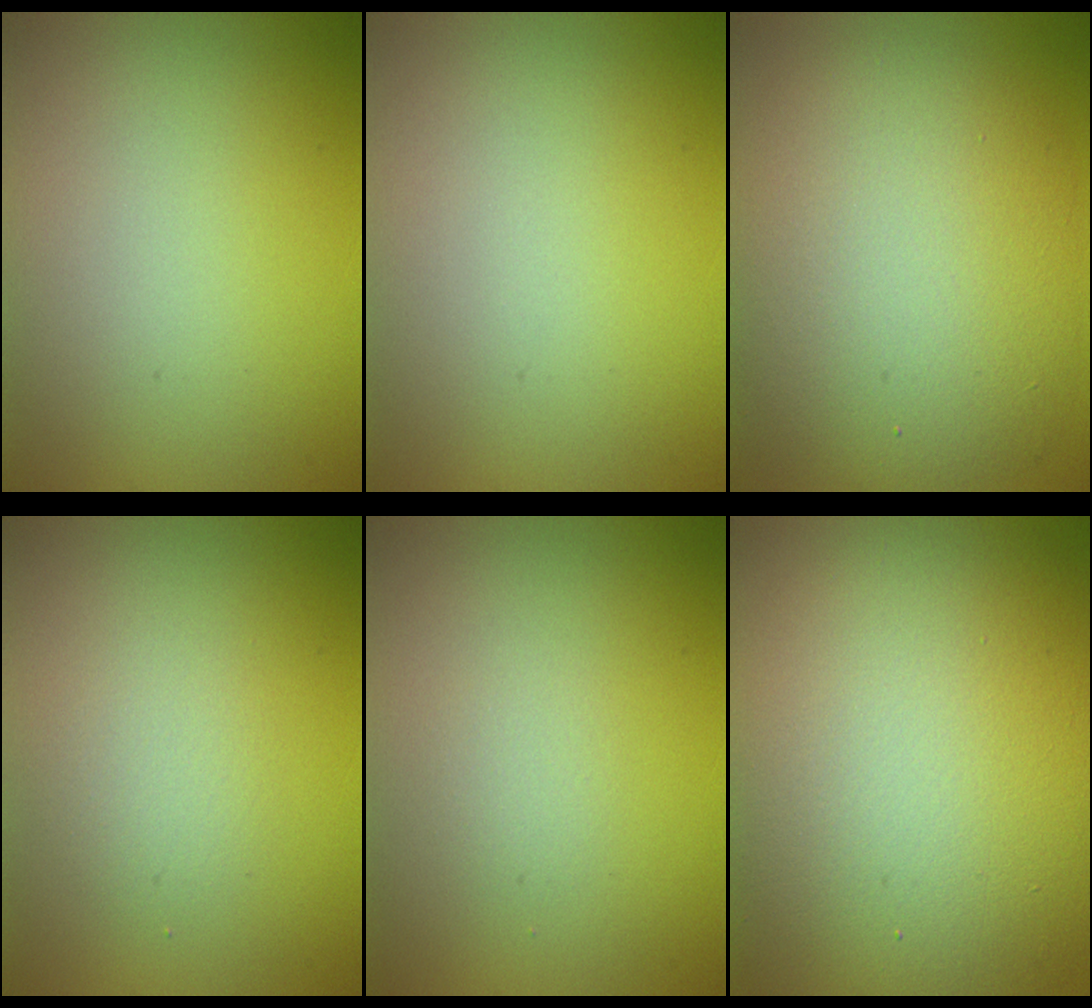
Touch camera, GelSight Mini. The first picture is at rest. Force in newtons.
{"total": 0.0}
{"total": 10.4, "press": 10.4, "slide": 0.5}
{"total": 1.7, "press": 1.7, "slide": 0.1}
{"total": 0.9, "press": 0.9, "slide": 0.1}
{"total": 17.9, "press": 17.9, "slide": 1.2}